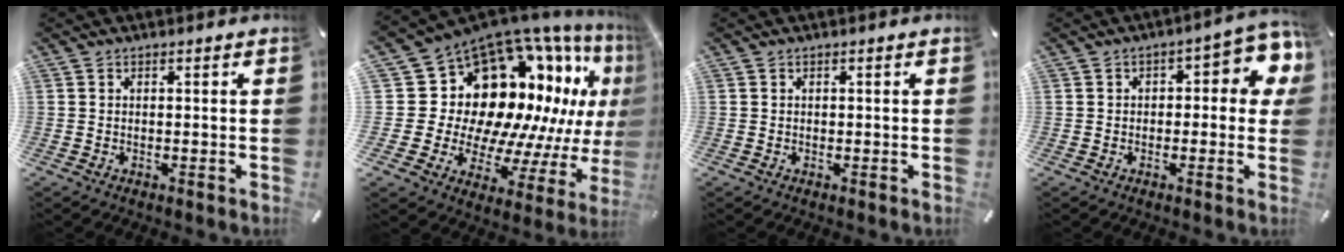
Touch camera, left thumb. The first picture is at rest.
{"total": 20.8, "force": [9.5, 14.3, 11.7], "torque": [-0.156, -0.138, 0.202]}
{"total": 0.0}
{"total": 7.9, "force": [1.3, 4.2, 6.7], "torque": [-0.083, -0.004, 0.017]}